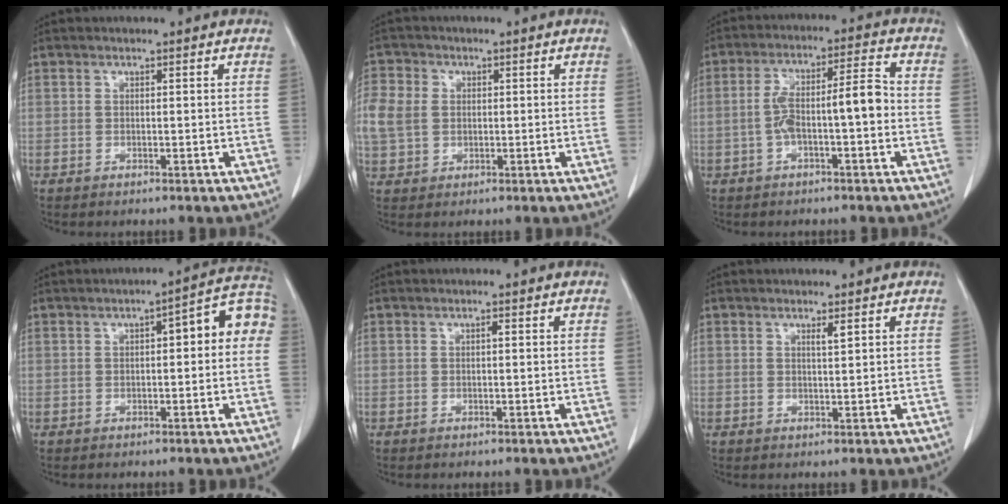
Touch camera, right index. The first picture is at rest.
{"total": 8.0, "force": [0.9, 6.8, 4.1], "torque": [-0.121, 0.016, 0.021]}
{"total": 8.1, "force": [-1.5, 1.7, 7.7], "torque": [-0.141, 0.035, -0.023]}
{"total": 6.9, "force": [0.4, 1.3, 6.8], "torque": [-0.082, 0.028, -0.001]}
{"total": 0.0}
{"total": 1.1, "force": [0.6, -0.1, 0.9], "torque": [-0.018, -0.004, 0.012]}